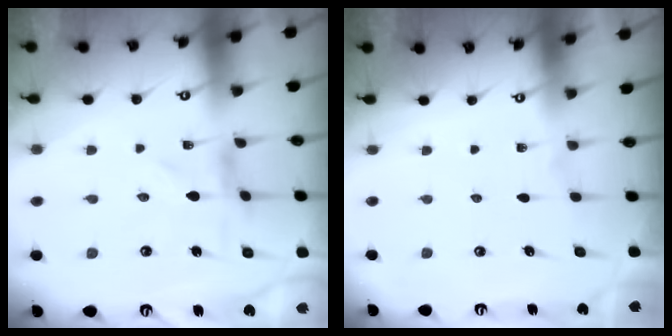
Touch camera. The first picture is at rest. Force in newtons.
{"total": 0.0}